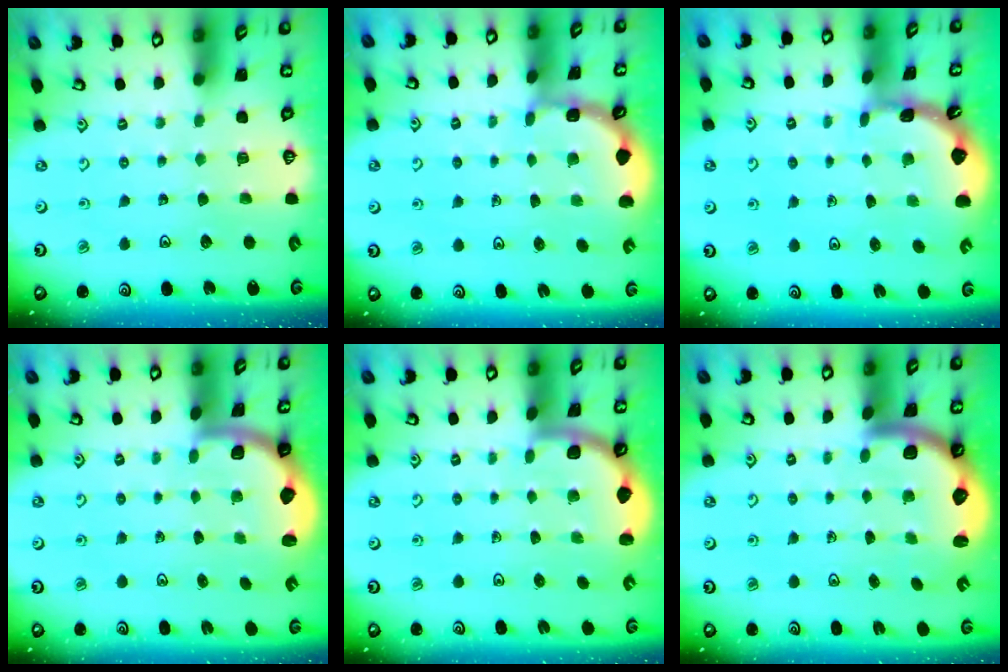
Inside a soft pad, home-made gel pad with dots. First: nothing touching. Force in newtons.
{"total": 2.1, "press": 2.1, "slide": 0.2}
{"total": 1.7, "press": 1.7, "slide": 0.1}
{"total": 2.0, "press": 2.0, "slide": 0.5}
{"total": 1.7, "press": 1.7, "slide": 0.1}
{"total": 2.9, "press": 2.9, "slide": 0.5}